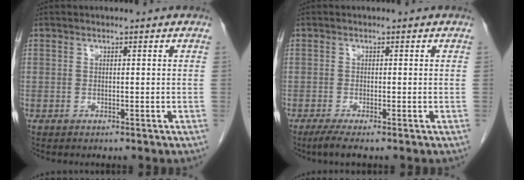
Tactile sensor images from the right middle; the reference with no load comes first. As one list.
[{"total": 2.4, "force": [-1.7, 0.0, 1.7], "torque": [-0.039, -0.009, -0.034]}]